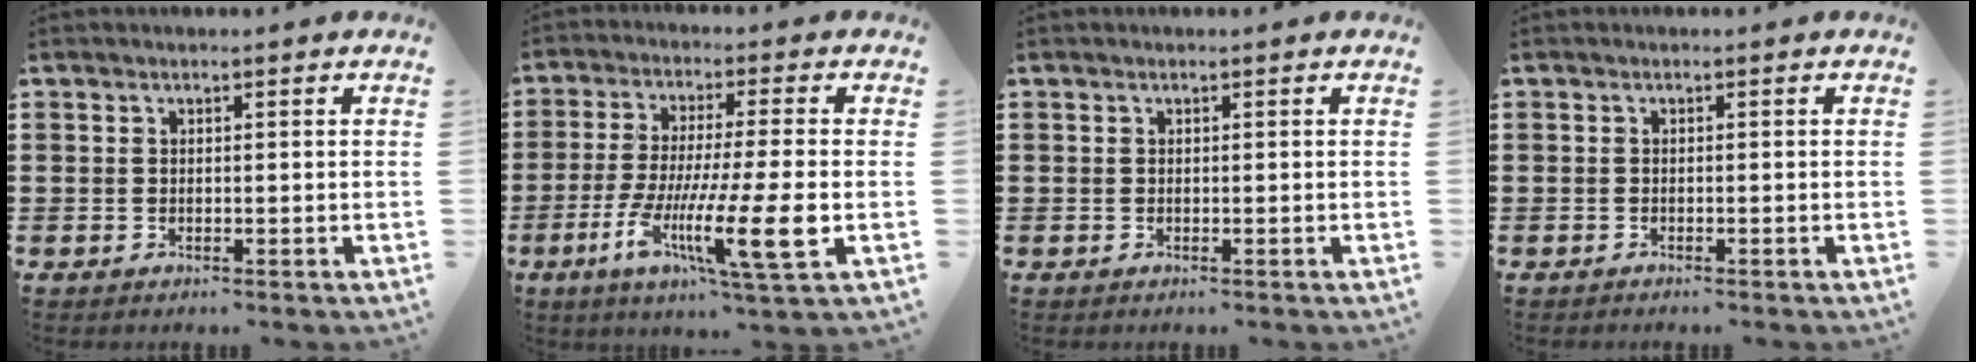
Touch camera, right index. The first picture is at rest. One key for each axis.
{"total": 13.7, "fx": -4.3, "fy": 1.7, "fz": 12.9, "tx": -0.255, "ty": -0.014, "tz": -0.082}
{"total": 0.0}
{"total": 0.6, "fx": -0.6, "fy": 0.1, "fz": 0.0, "tx": -0.002, "ty": -0.002, "tz": -0.011}